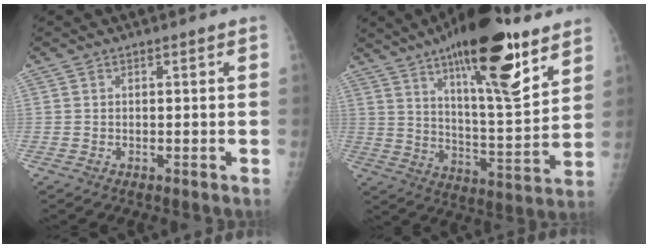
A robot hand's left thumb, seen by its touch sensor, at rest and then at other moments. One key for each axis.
{"total": 22.5, "fx": 13.5, "fy": 6.2, "fz": 16.9, "tx": -0.242, "ty": -0.064, "tz": 0.216}